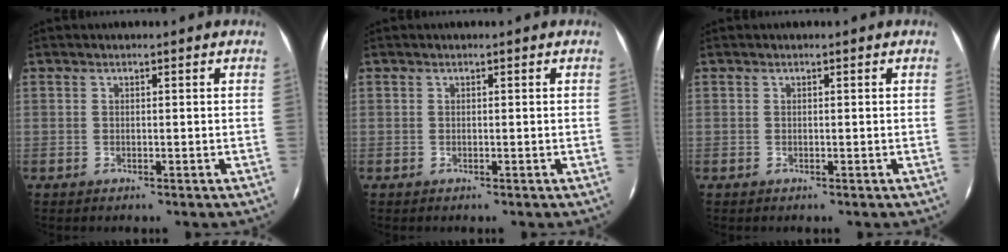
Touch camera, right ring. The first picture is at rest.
{"total": 0.0}
{"total": 0.0}